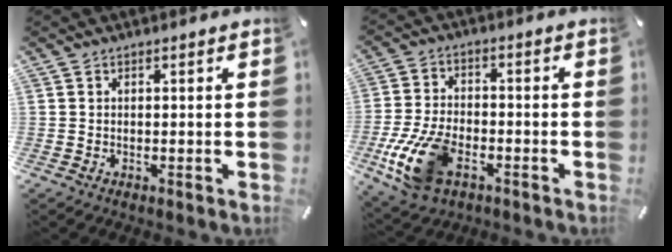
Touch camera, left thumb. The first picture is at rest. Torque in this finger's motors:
{"motor_torque": [1.55, 2.50, 0.73, 0.36, 0.32]}